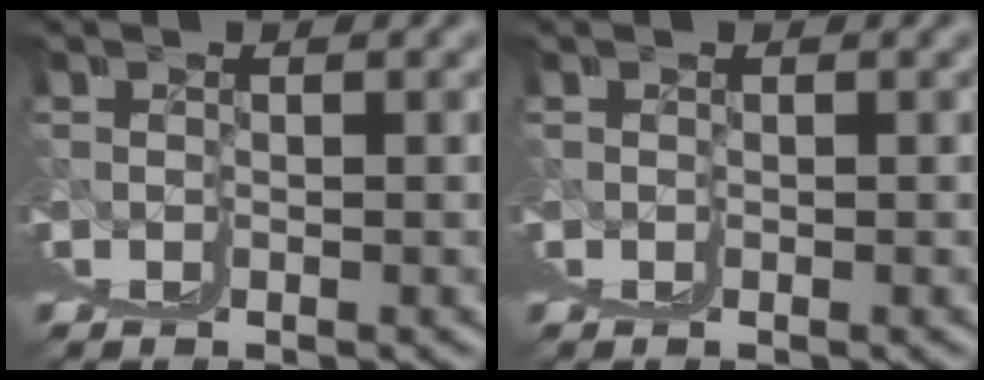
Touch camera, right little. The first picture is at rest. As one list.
[{"total": 0.0}]